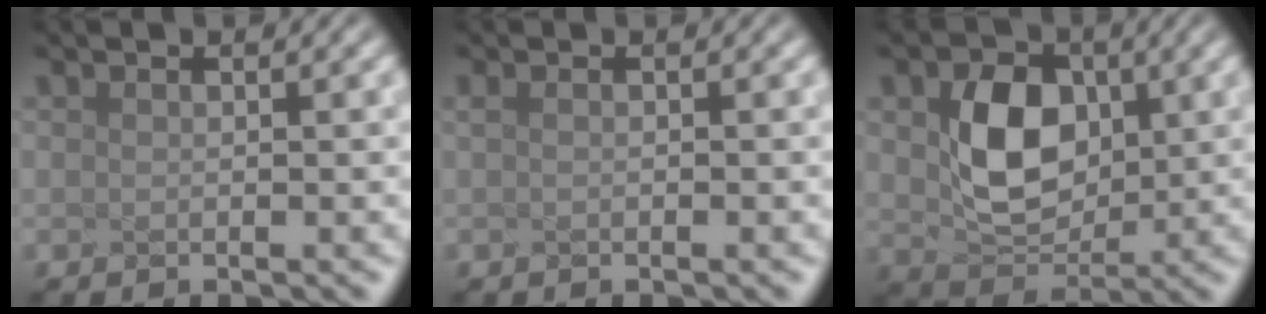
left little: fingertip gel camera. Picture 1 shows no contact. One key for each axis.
{"total": 0.5, "fx": 0.0, "fy": 0.3, "fz": 0.4, "tx": -0.011, "ty": 0.007, "tz": -0.002}
{"total": 4.5, "fx": -0.4, "fy": 3.2, "fz": 3.2, "tx": -0.102, "ty": -0.011, "tz": 0.037}